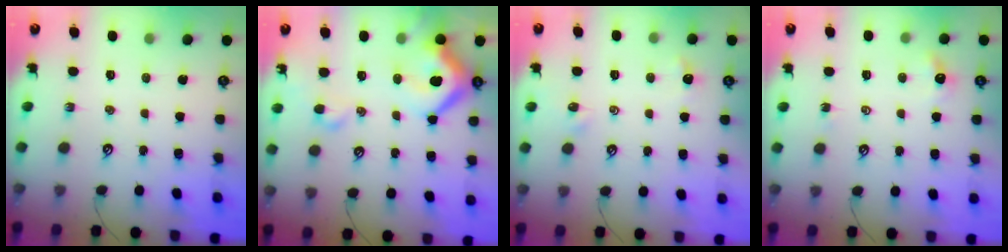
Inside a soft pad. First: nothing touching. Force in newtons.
{"total": 15.0, "press": 14.8, "slide": 2.1}
{"total": 1.8, "press": 1.7, "slide": 0.5}
{"total": 2.0, "press": 2.0, "slide": 0.5}